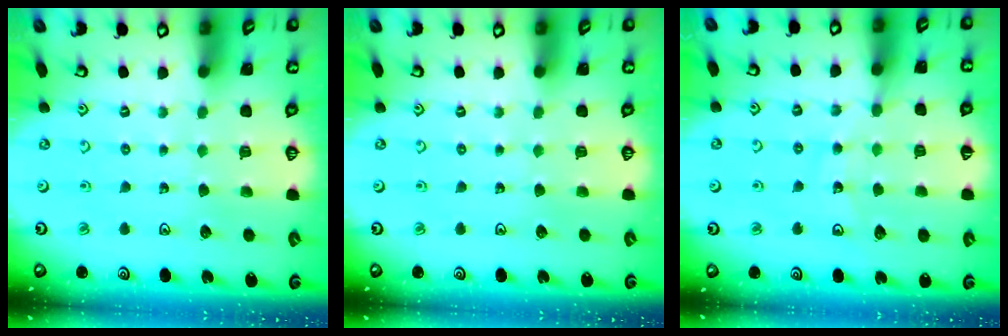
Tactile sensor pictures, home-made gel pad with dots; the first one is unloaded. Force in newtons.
{"total": 0.0}
{"total": 12.4, "press": 11.9, "slide": 3.6}